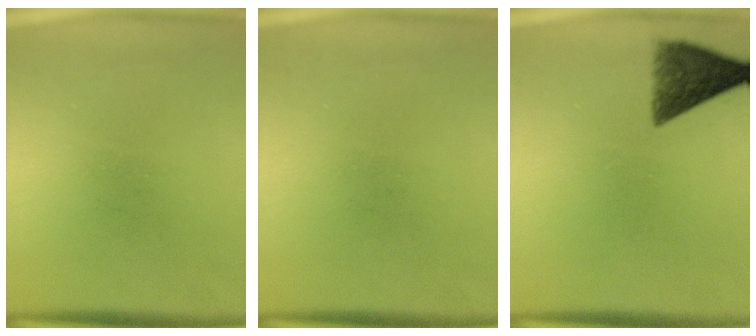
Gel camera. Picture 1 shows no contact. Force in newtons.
{"total": 0.0}
{"total": 8.3}